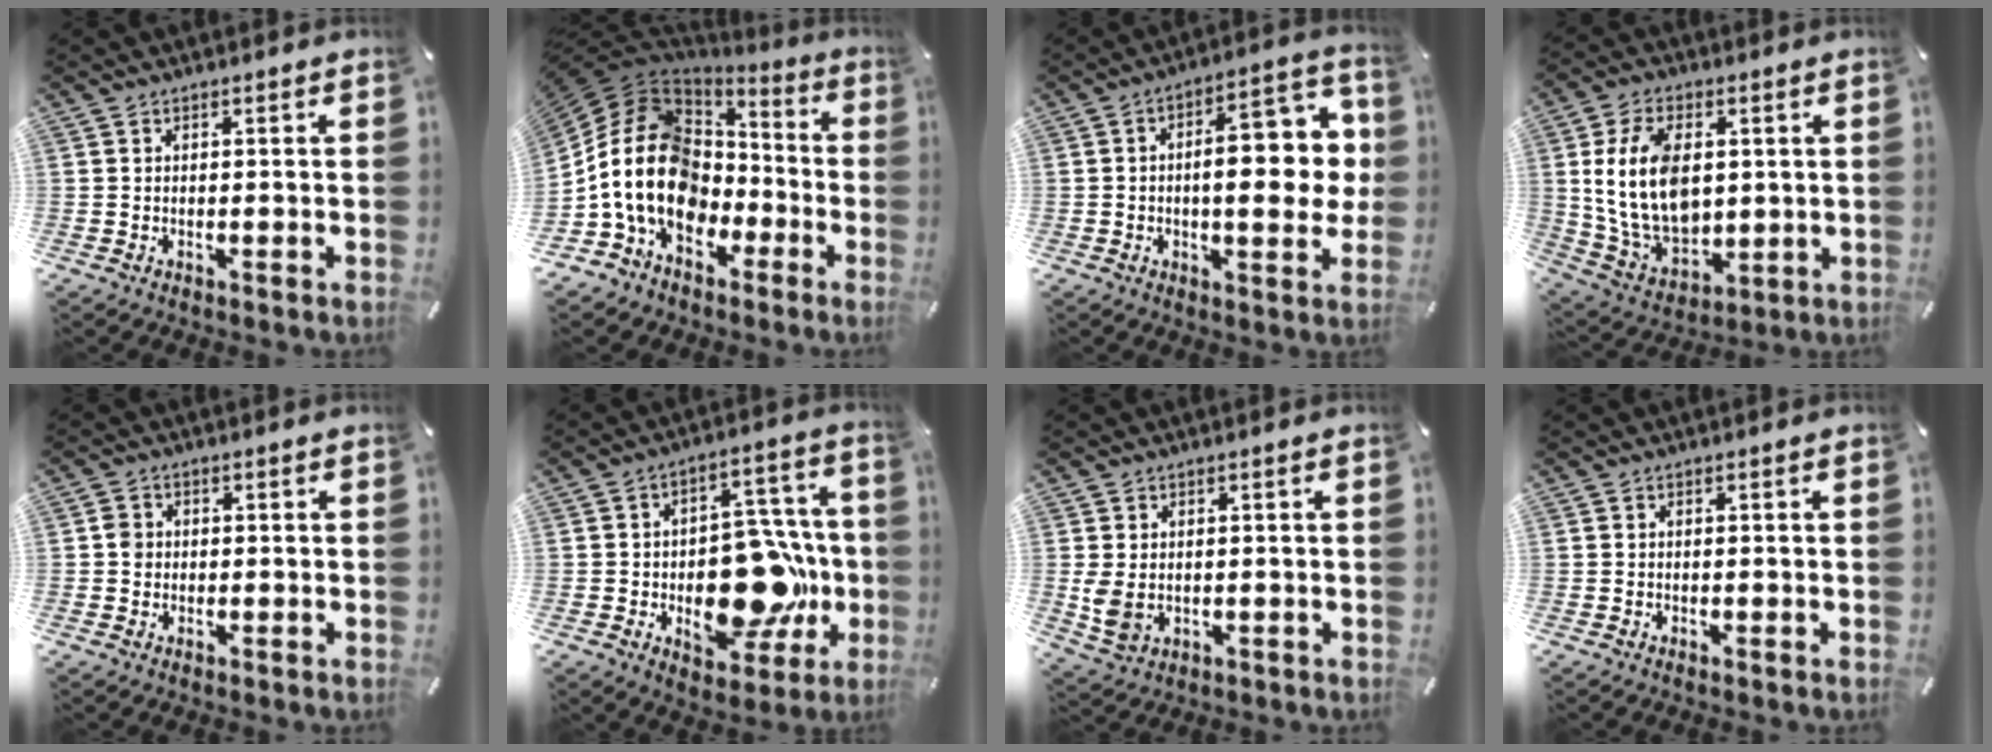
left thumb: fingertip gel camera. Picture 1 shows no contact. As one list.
[{"total": 19.4, "force": [-3.7, 15.1, 11.7], "torque": [-0.268, 0.013, -0.063]}, {"total": 16.3, "force": [1.1, 7.5, 14.5], "torque": [-0.181, -0.016, 0.015]}, {"total": 15.8, "force": [2.4, 10.6, 11.4], "torque": [-0.249, -0.003, 0.045]}, {"total": 2.3, "force": [-0.2, 2.1, 0.8], "torque": [-0.010, 0.002, -0.008]}, {"total": 19.3, "force": [-3.9, 12.1, 14.5], "torque": [-0.196, 0.001, -0.055]}, {"total": 4.9, "force": [0.1, 3.7, 3.2], "torque": [-0.072, -0.005, 0.002]}, {"total": 0.0}]